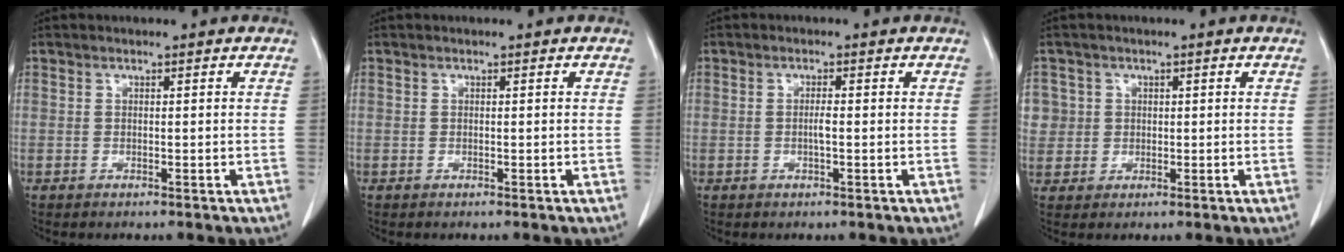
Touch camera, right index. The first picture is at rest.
{"total": 0.0}
{"total": 1.5, "force": [-0.1, 0.2, 1.5], "torque": [-0.028, 0.002, 0.000]}
{"total": 4.7, "force": [1.2, 4.5, 0.0], "torque": [0.014, 0.013, 0.029]}